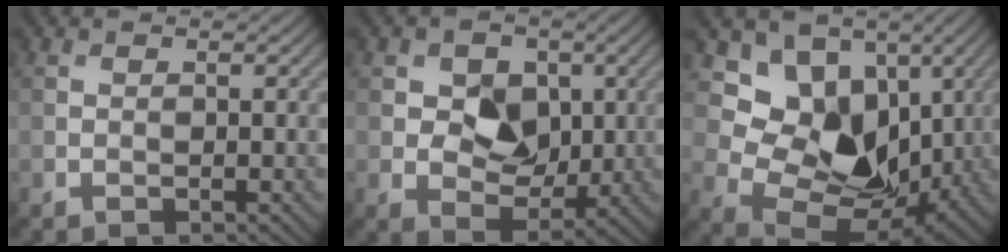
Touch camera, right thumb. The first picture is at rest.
{"total": 6.8, "force": [1.4, 5.2, 4.1], "torque": [-0.079, -0.005, 0.017]}
{"total": 11.2, "force": [2.6, 8.6, 6.7], "torque": [-0.122, -0.015, 0.036]}